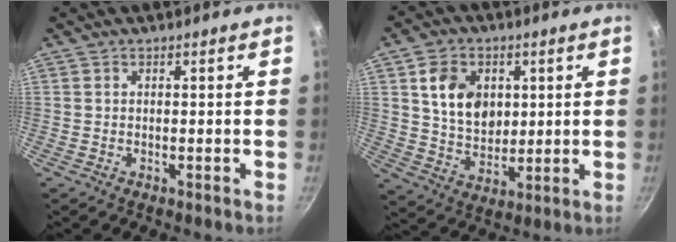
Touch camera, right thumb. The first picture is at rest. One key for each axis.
{"total": 11.1, "fx": 2.9, "fy": 8.5, "fz": 6.5, "tx": -0.083, "ty": -0.012, "tz": 0.055}